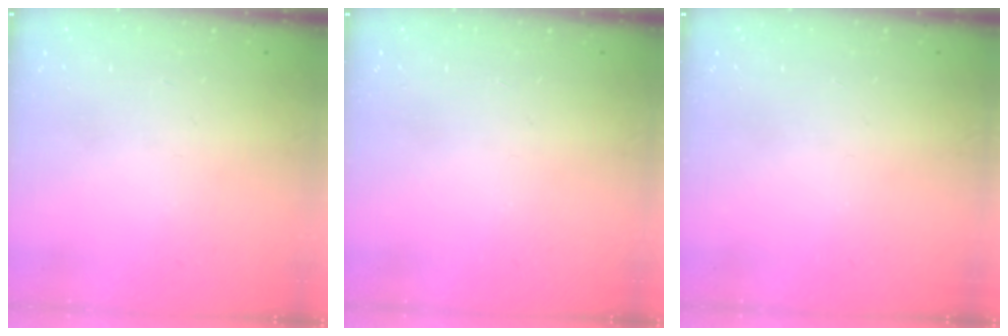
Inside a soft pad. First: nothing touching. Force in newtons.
{"total": 0.0}
{"total": 0.0}